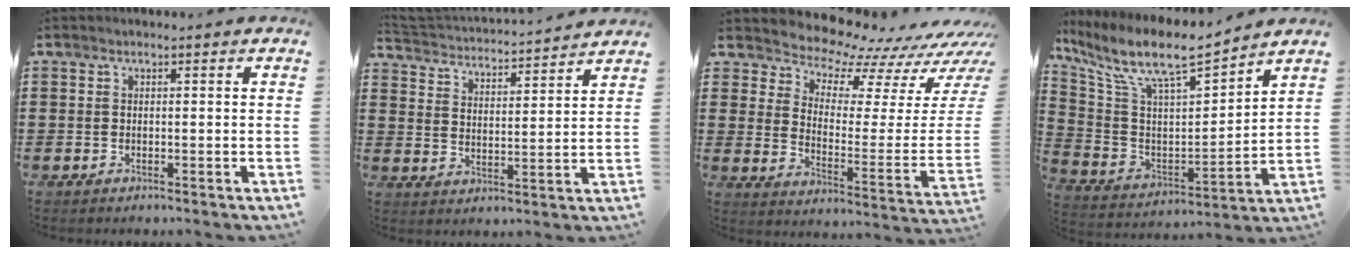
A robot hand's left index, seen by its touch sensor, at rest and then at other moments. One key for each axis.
{"total": 3.3, "fx": 3.3, "fy": -0.2, "fz": 0.0, "tx": -0.023, "ty": -0.030, "tz": 0.051}
{"total": 6.7, "fx": 6.6, "fy": 1.0, "fz": 0.4, "tx": -0.037, "ty": -0.082, "tz": 0.110}
{"total": 10.0, "fx": 7.9, "fy": 2.2, "fz": 5.7, "tx": -0.146, "ty": -0.048, "tz": 0.132}